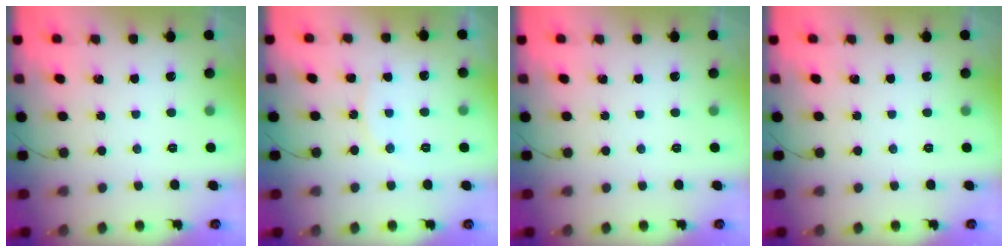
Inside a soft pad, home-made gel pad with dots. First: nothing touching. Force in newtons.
{"total": 7.8, "press": 7.8, "slide": 0.5}
{"total": 0.0}
{"total": 0.0}